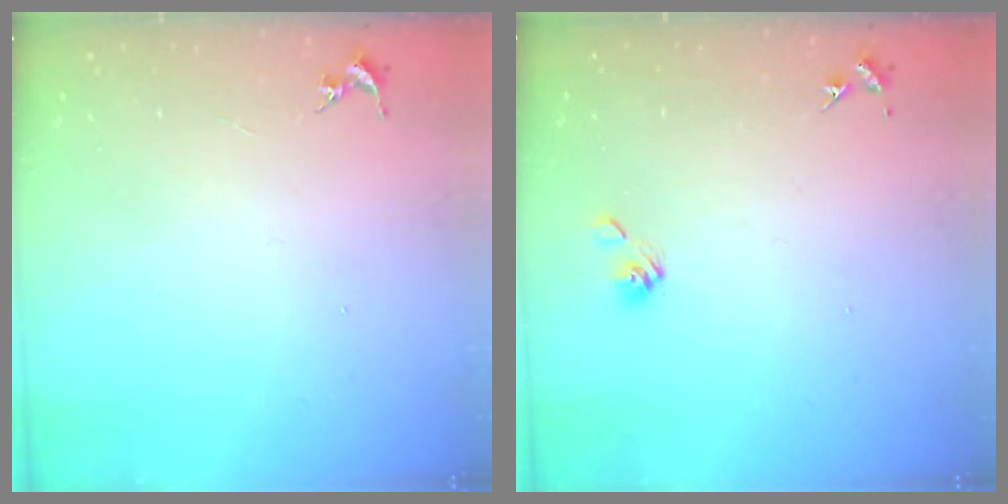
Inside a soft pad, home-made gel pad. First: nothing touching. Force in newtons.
{"total": 5.8, "press": 5.3, "slide": 2.3}